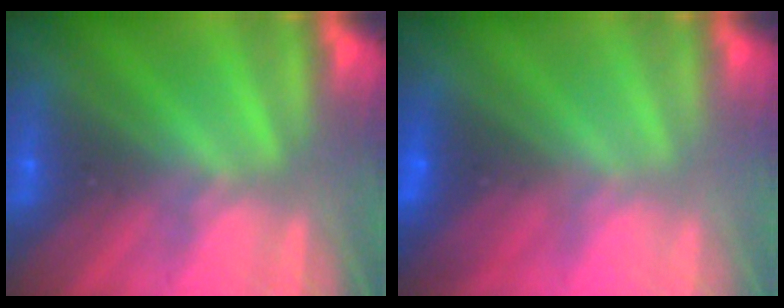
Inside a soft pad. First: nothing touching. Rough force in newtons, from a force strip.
{"total": 2.8}